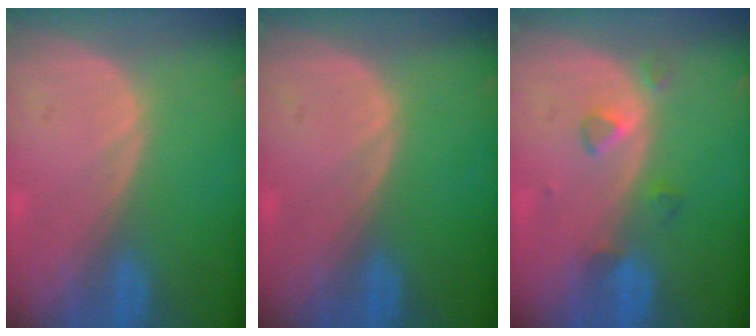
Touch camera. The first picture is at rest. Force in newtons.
{"total": 0.0}
{"total": 3.0, "press": 2.8, "slide": 0.9}